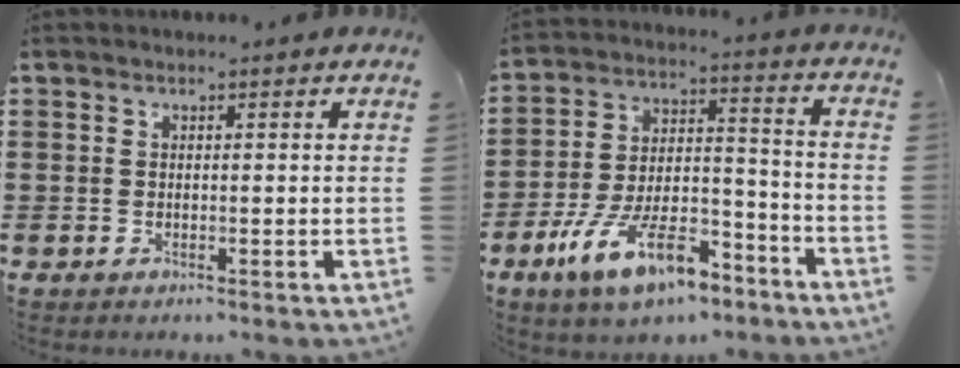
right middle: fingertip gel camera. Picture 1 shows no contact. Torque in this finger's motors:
{"motor_torque": [2.14, 0.00, 0.47, 0.21]}